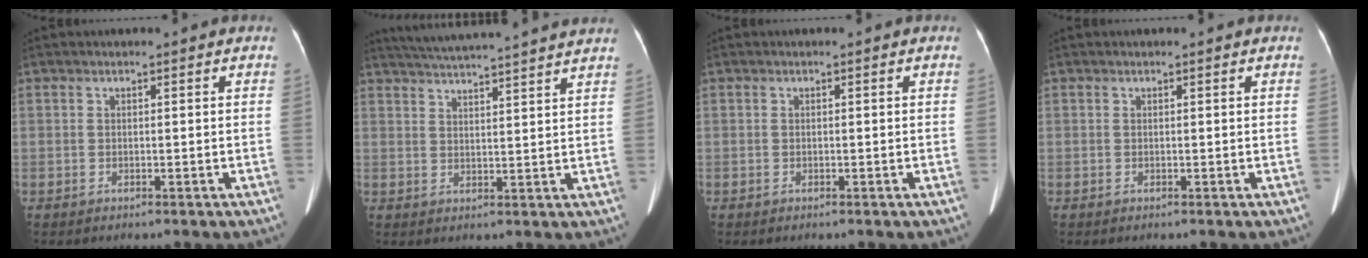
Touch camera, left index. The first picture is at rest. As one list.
[{"total": 17.1, "force": [15.7, -0.6, 6.6], "torque": [-0.119, 0.003, 0.212]}, {"total": 0.0}, {"total": 0.0}]